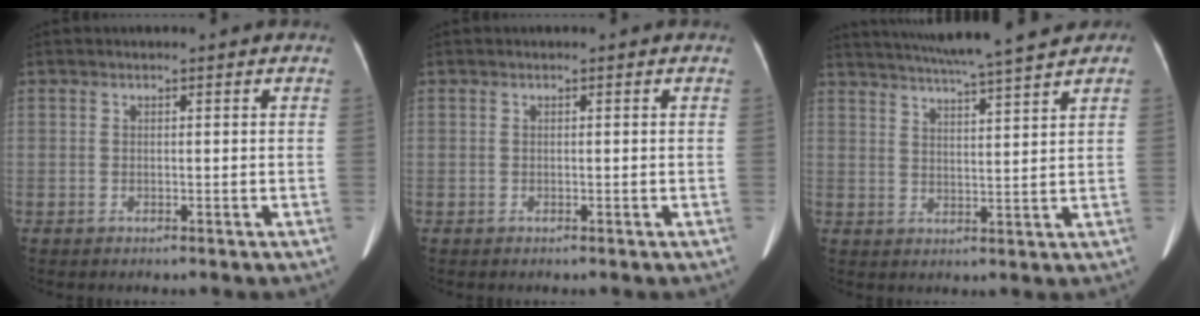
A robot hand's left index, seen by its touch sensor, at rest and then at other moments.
{"total": 0.0}
{"total": 13.7, "force": [11.9, 0.1, 6.7], "torque": [-0.116, 0.022, 0.167]}